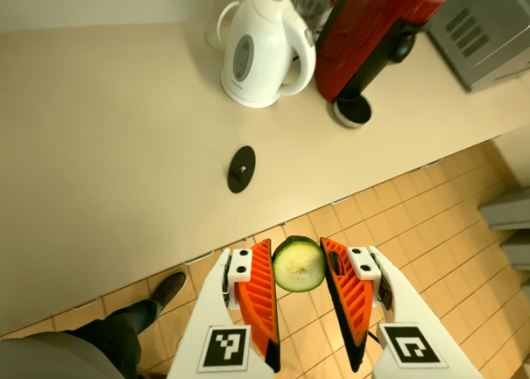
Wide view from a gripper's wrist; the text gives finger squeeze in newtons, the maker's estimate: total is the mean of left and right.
{"total": 8.8, "left": 9.0, "right": 8.6}